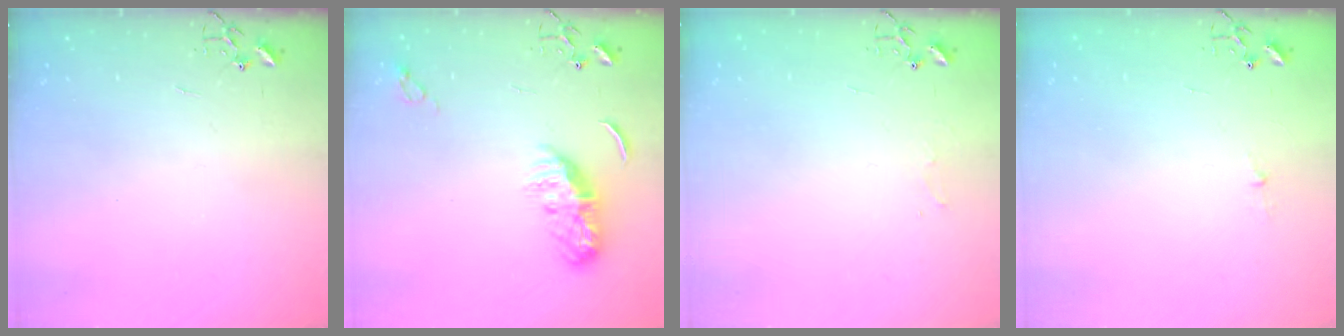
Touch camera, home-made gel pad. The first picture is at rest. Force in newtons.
{"total": 9.1, "press": 9.1, "slide": 0.2}
{"total": 3.8, "press": 3.8, "slide": 0.4}
{"total": 2.6, "press": 2.5, "slide": 0.4}